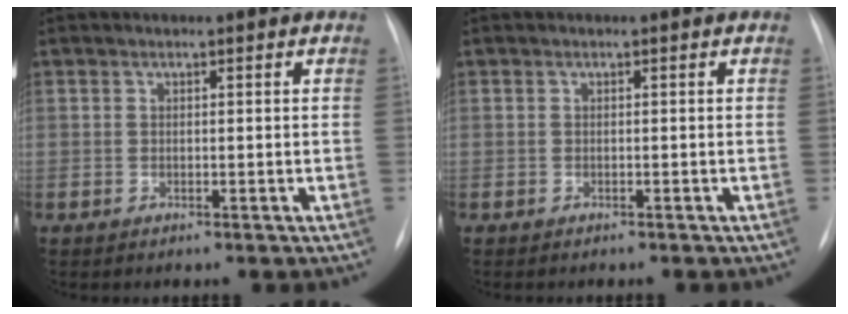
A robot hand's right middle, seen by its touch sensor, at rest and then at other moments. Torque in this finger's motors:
{"motor_torque": [0.01, -0.16, 0.00, 0.01]}